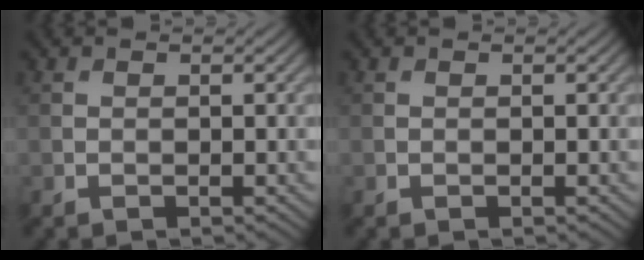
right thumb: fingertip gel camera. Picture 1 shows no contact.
{"total": 0.0}